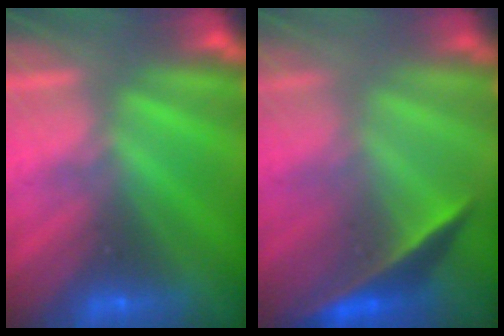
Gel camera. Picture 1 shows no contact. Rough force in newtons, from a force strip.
{"total": 1.8}